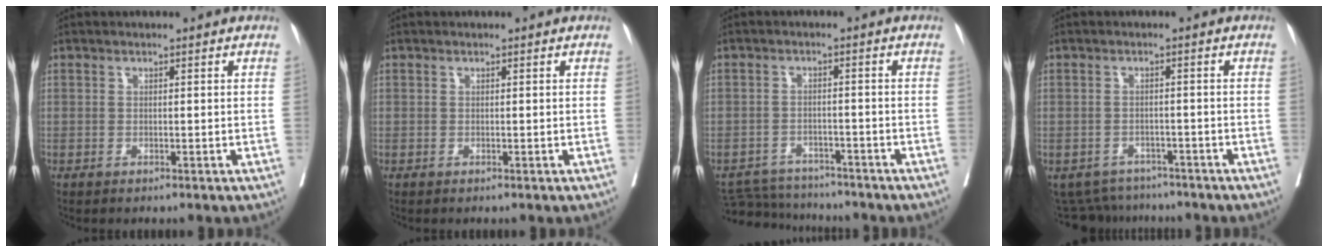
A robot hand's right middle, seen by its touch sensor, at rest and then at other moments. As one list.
[{"total": 0.0}, {"total": 6.8, "force": [-6.7, 1.2, 0.3], "torque": [-0.006, 0.006, -0.103]}, {"total": 6.2, "force": [-5.7, 2.5, -0.2], "torque": [0.002, 0.009, -0.075]}]